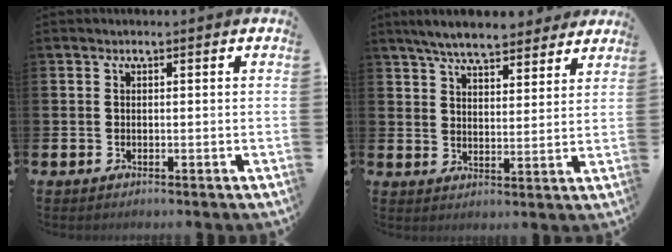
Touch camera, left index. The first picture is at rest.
{"total": 7.0, "force": [6.6, 1.4, 1.9], "torque": [-0.051, -0.029, 0.118]}